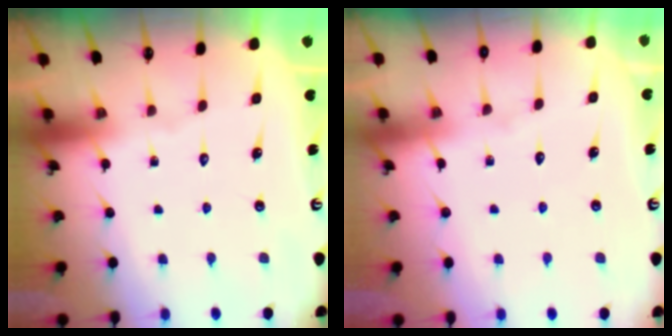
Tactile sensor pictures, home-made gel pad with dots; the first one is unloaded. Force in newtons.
{"total": 2.8, "press": 2.7, "slide": 0.4}